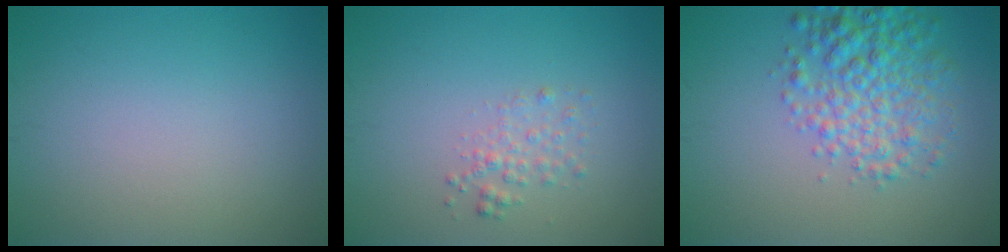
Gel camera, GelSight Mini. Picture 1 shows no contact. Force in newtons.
{"total": 1.5, "press": 1.5, "slide": 0.0}
{"total": 5.5, "press": 5.5, "slide": 0.2}